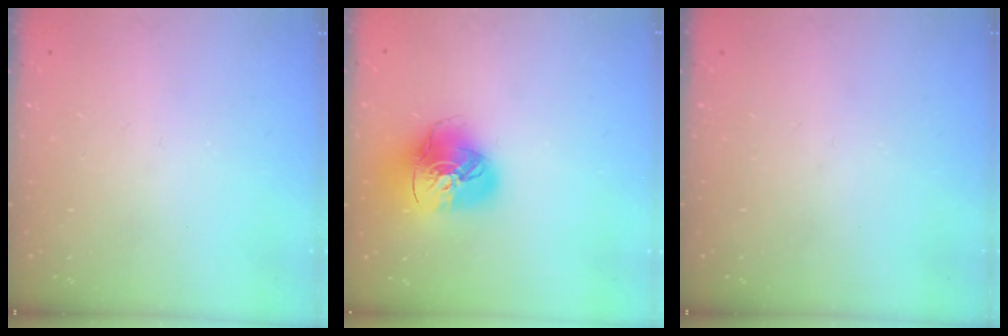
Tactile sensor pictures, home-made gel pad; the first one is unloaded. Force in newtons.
{"total": 16.2, "press": 16.1, "slide": 1.7}
{"total": 0.0}